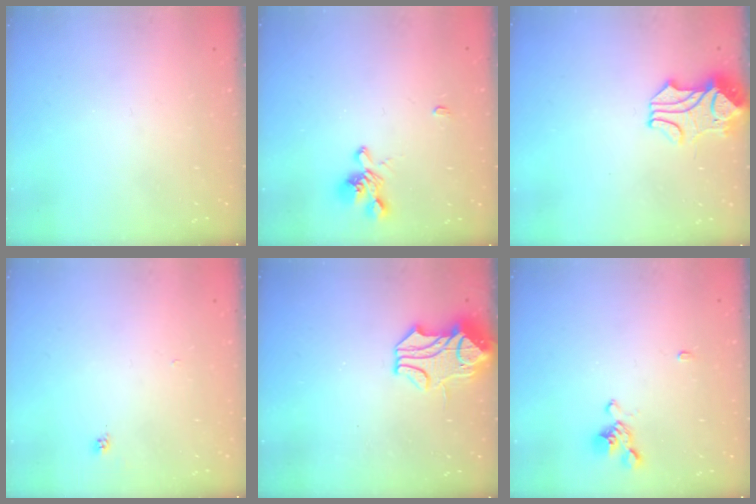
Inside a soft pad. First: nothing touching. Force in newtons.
{"total": 1.3, "press": 0.7, "slide": 1.1}
{"total": 2.4, "press": 2.1, "slide": 1.1}
{"total": 1.9, "press": 1.9, "slide": 0.1}
{"total": 2.1, "press": 1.5, "slide": 1.5}
{"total": 1.7, "press": 1.5, "slide": 0.9}